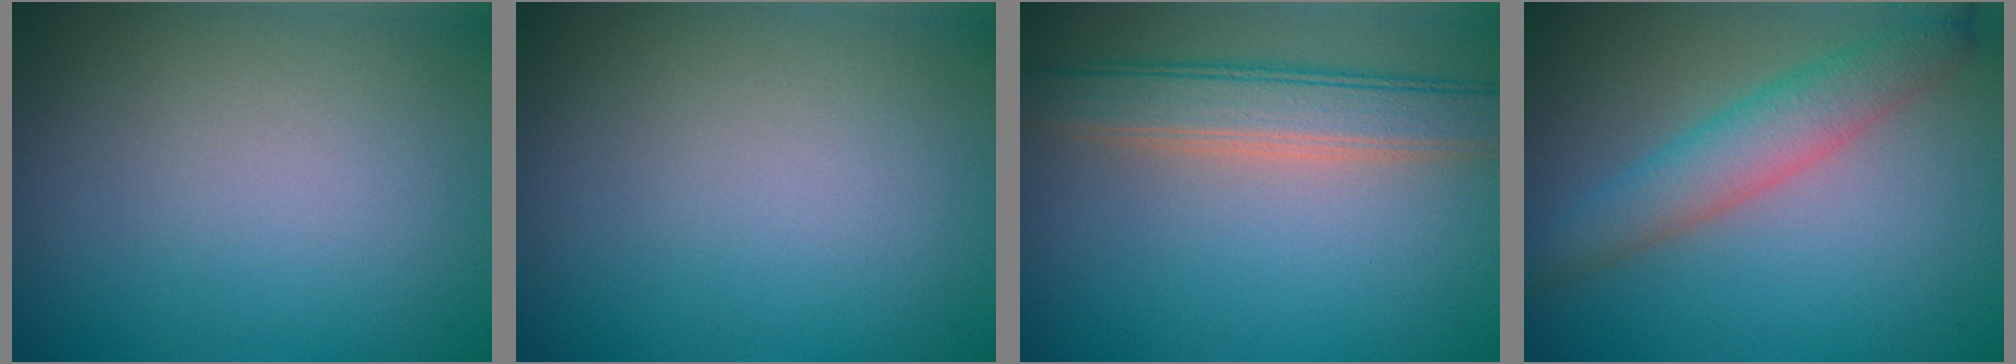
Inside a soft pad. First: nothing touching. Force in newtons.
{"total": 0.0}
{"total": 5.0, "press": 5.0, "slide": 0.2}
{"total": 4.0, "press": 4.0, "slide": 0.1}